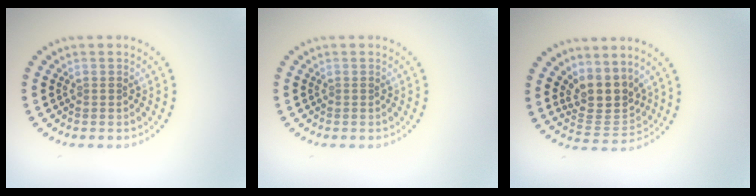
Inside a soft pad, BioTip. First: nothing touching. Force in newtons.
{"total": 0.0}
{"total": 3.8, "press": 3.0, "slide": 2.3}